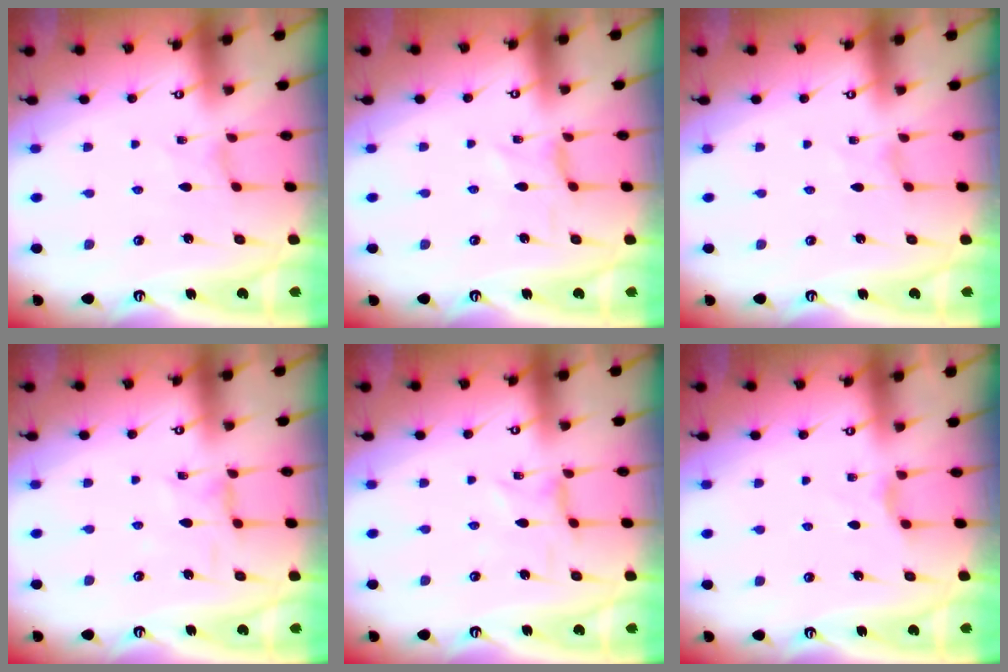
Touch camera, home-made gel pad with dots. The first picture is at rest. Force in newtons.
{"total": 0.0}
{"total": 0.0}
{"total": 1.9, "press": 1.9, "slide": 0.3}
{"total": 0.0}
{"total": 2.7, "press": 2.7, "slide": 0.4}